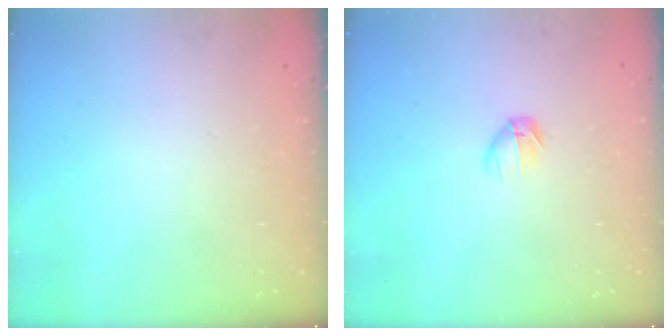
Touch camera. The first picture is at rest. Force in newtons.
{"total": 4.8, "press": 4.6, "slide": 1.3}